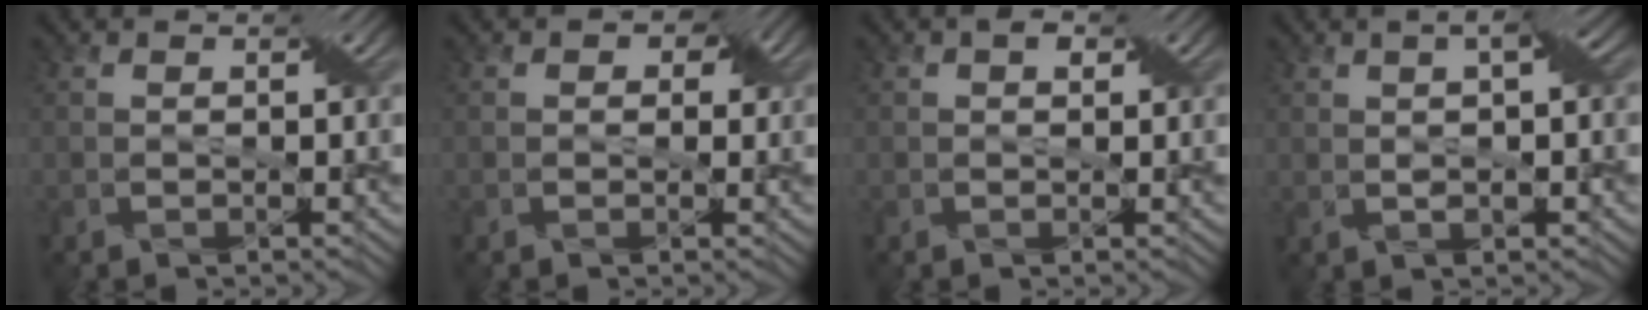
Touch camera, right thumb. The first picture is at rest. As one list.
[{"total": 2.7, "force": [0.9, 2.0, 1.6], "torque": [-0.018, -0.003, 0.005]}, {"total": 1.2, "force": [0.5, 0.8, 0.8], "torque": [-0.009, 0.002, 0.007]}, {"total": 3.7, "force": [0.7, 1.0, 3.5], "torque": [-0.066, 0.009, 0.012]}]